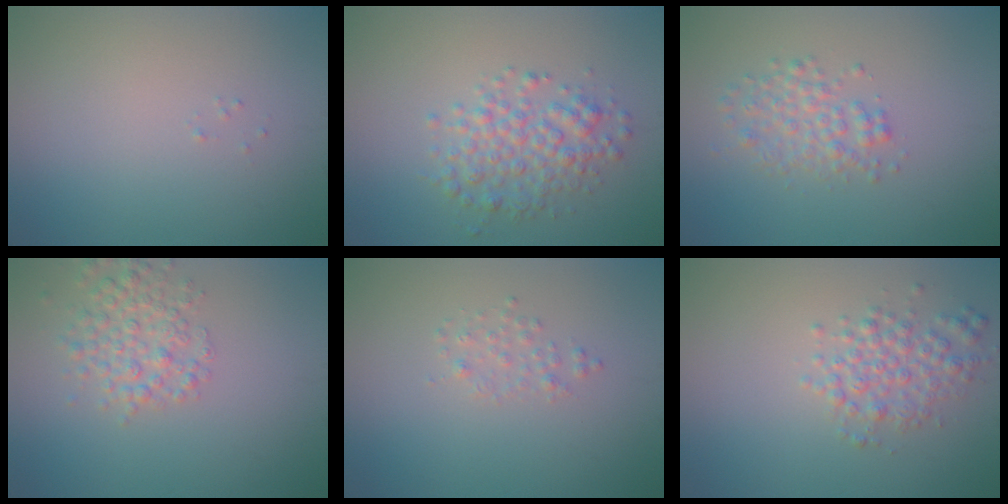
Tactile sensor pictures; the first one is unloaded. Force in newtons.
{"total": 3.5, "press": 3.5, "slide": 0.1}
{"total": 2.5, "press": 2.5, "slide": 0.0}
{"total": 3.4, "press": 3.4, "slide": 0.1}
{"total": 1.0, "press": 1.0, "slide": 0.1}
{"total": 2.8, "press": 2.8, "slide": 0.1}